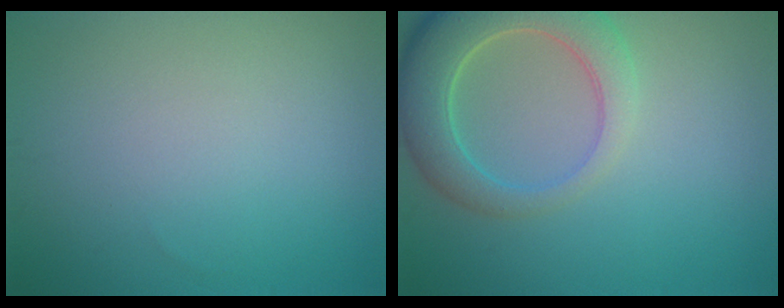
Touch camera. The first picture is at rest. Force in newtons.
{"total": 6.8, "press": 6.7, "slide": 0.9}